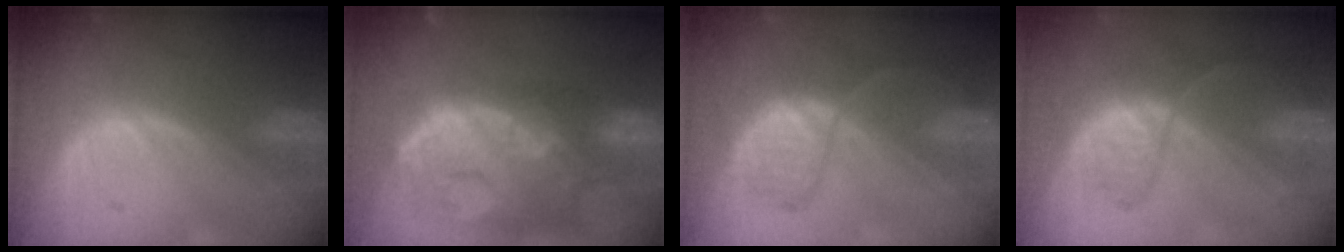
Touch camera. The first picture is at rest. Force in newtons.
{"total": 14.6, "press": 11.8, "slide": 8.5}
{"total": 6.6, "press": 6.5, "slide": 1.3}
{"total": 6.4, "press": 6.0, "slide": 2.2}